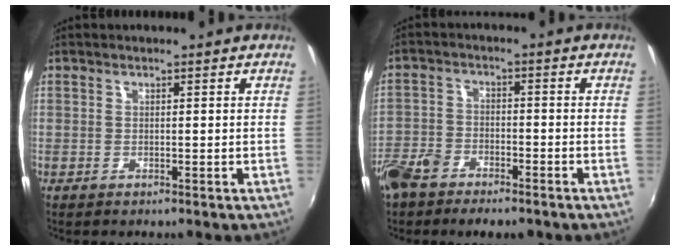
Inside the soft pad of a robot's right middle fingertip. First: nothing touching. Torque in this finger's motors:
{"motor_torque": [0.68, -1.45, 0.27, 0.21]}